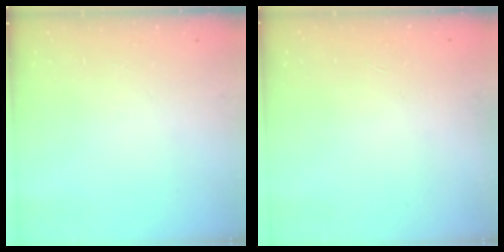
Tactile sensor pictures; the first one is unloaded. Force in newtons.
{"total": 0.6, "press": 0.6, "slide": 0.2}